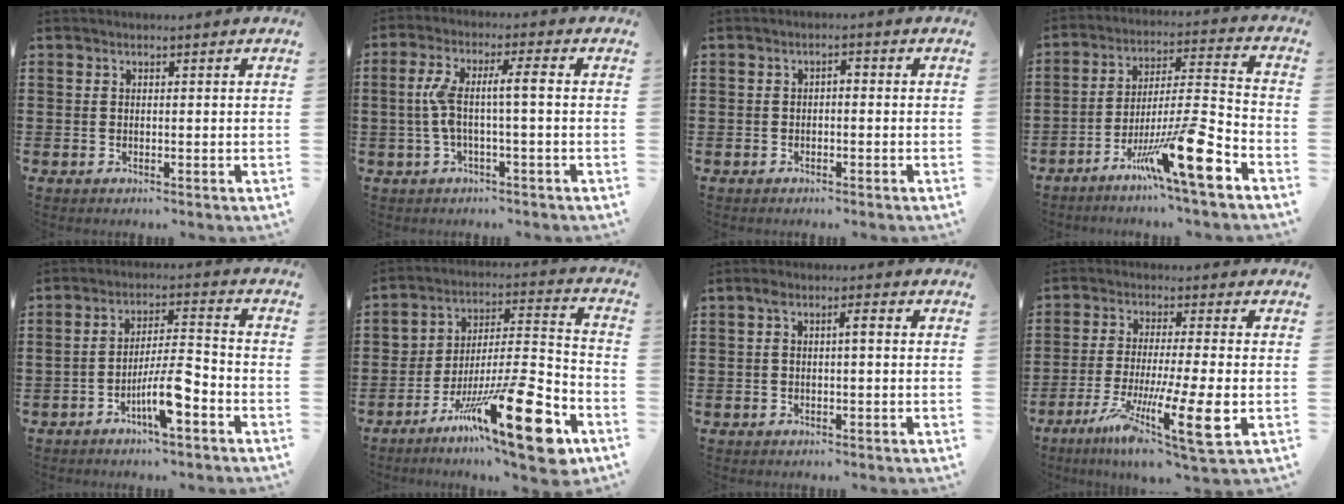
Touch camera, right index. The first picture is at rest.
{"total": 6.4, "force": [-0.5, 0.8, 6.3], "torque": [-0.137, -0.005, -0.021]}
{"total": 1.1, "force": [-0.9, 0.3, 0.6], "torque": [-0.015, 0.000, -0.019]}
{"total": 15.6, "force": [-9.4, 1.7, 12.4], "torque": [-0.199, 0.014, -0.156]}
{"total": 8.0, "force": [-3.9, 1.6, 6.8], "torque": [-0.130, -0.001, -0.073]}
{"total": 19.9, "force": [-12.0, 3.3, 15.6], "torque": [-0.247, 0.042, -0.185]}
{"total": 2.5, "force": [0.1, 0.7, 2.4], "torque": [-0.046, 0.006, -0.002]}
{"total": 12.5, "force": [-5.1, 1.2, 11.4], "torque": [-0.222, -0.010, -0.090]}